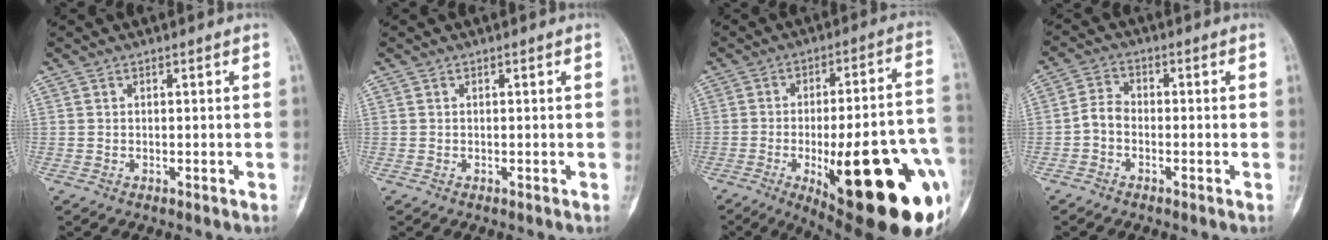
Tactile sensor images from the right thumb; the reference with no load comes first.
{"total": 0.0}
{"total": 32.3, "force": [-9.6, 9.4, 29.3], "torque": [-0.315, 0.011, -0.120]}
{"total": 3.9, "force": [-1.4, 3.0, 2.2], "torque": [-0.030, 0.015, -0.038]}